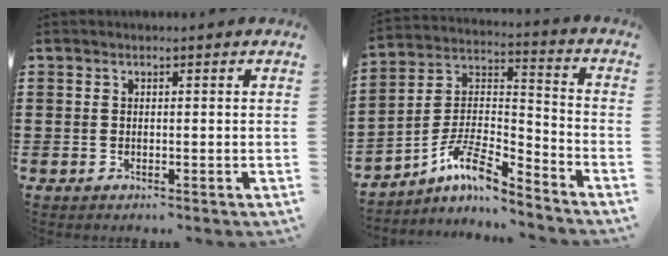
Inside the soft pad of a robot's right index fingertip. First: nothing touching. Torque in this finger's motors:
{"motor_torque": [-0.23, 0.24, 0.07, -0.06]}